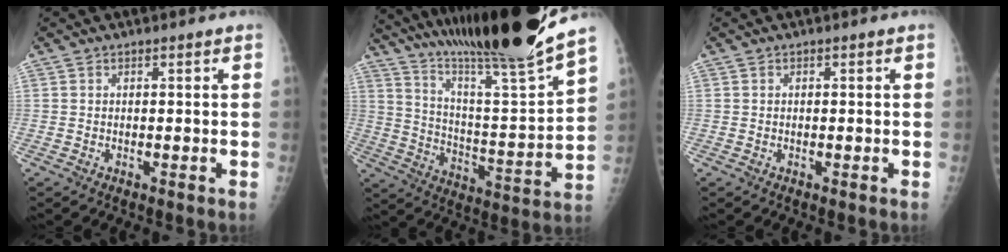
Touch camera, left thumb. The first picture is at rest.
{"total": 24.3, "force": [20.5, -0.6, 13.0], "torque": [-0.196, -0.119, 0.330]}
{"total": 0.0}